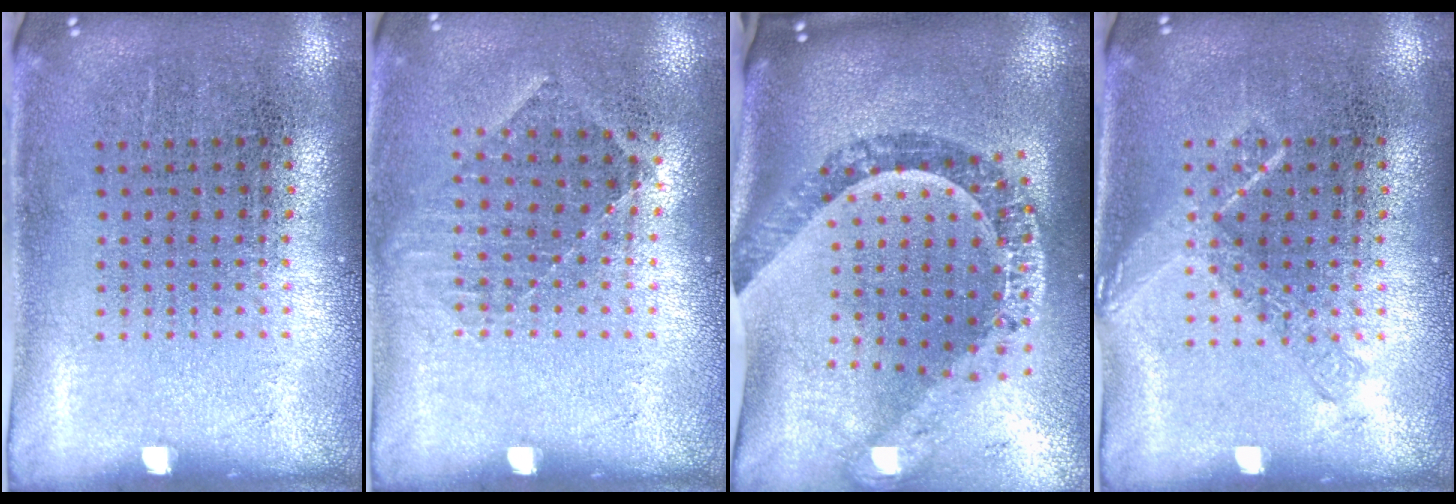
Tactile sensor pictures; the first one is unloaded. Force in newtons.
{"total": 0.8, "press": 0.8, "slide": 0.3}
{"total": 2.2, "press": 1.8, "slide": 1.3}
{"total": 1.1, "press": 1.0, "slide": 0.2}